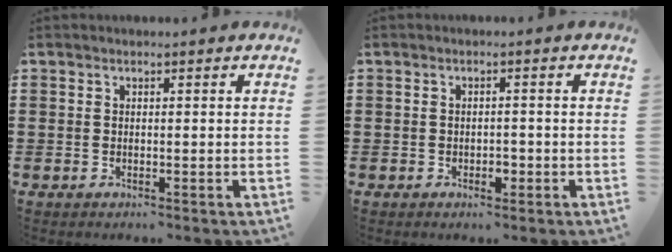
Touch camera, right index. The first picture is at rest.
{"total": 1.9, "force": [-0.8, 1.0, 1.4], "torque": [-0.028, 0.000, -0.015]}